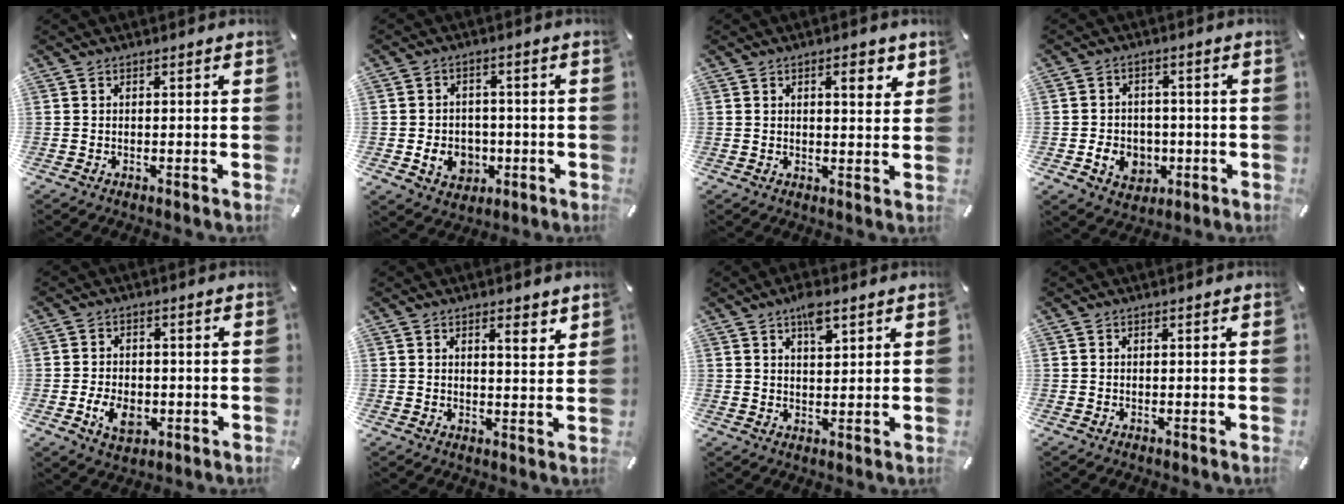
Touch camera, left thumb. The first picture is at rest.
{"total": 7.6, "force": [-2.0, 6.4, 3.6], "torque": [-0.066, 0.011, -0.035]}
{"total": 4.2, "force": [2.1, 1.5, 3.3], "torque": [-0.037, -0.008, 0.028]}
{"total": 7.7, "force": [-2.0, 6.5, 3.6], "torque": [-0.059, 0.014, -0.032]}
{"total": 7.0, "force": [-1.9, 4.8, 4.6], "torque": [-0.086, 0.004, -0.033]}
{"total": 3.6, "force": [2.6, 0.9, 2.3], "torque": [-0.025, -0.018, 0.039]}
{"total": 5.5, "force": [3.3, 2.3, 3.7], "torque": [-0.057, -0.009, 0.054]}
{"total": 0.0}